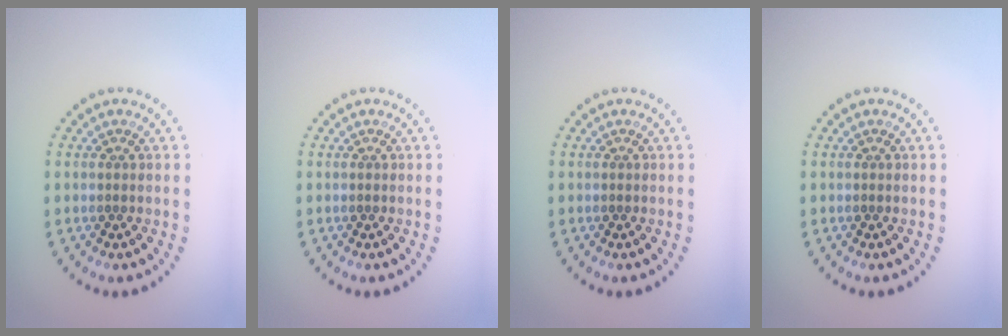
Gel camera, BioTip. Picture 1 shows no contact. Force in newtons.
{"total": 0.0}
{"total": 0.0}
{"total": 0.0}